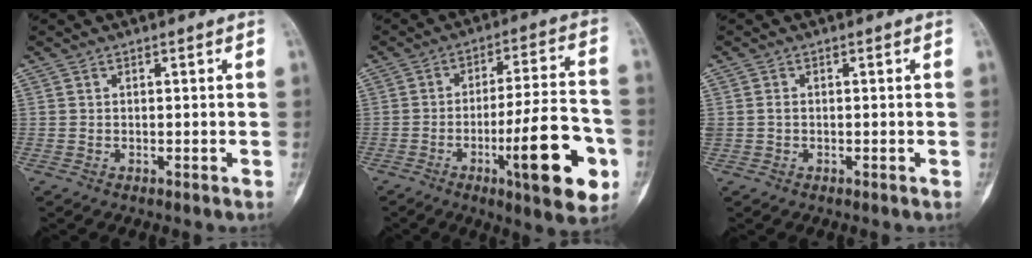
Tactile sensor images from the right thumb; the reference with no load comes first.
{"total": 18.4, "force": [-6.4, 4.2, 16.8], "torque": [-0.235, 0.020, -0.090]}
{"total": 0.9, "force": [-0.1, 0.7, 0.6], "torque": [-0.012, 0.001, -0.003]}